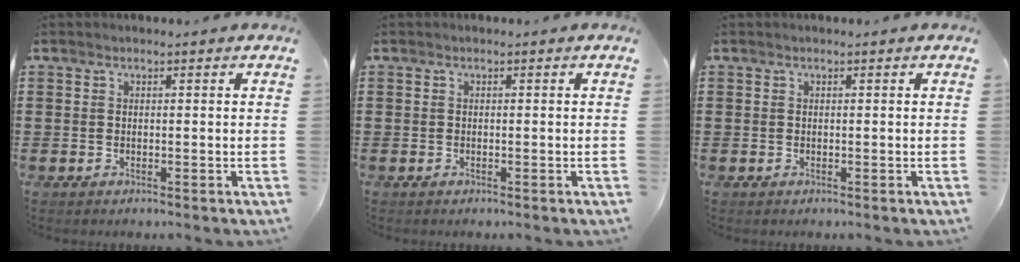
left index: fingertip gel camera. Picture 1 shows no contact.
{"total": 0.0}
{"total": 0.0}